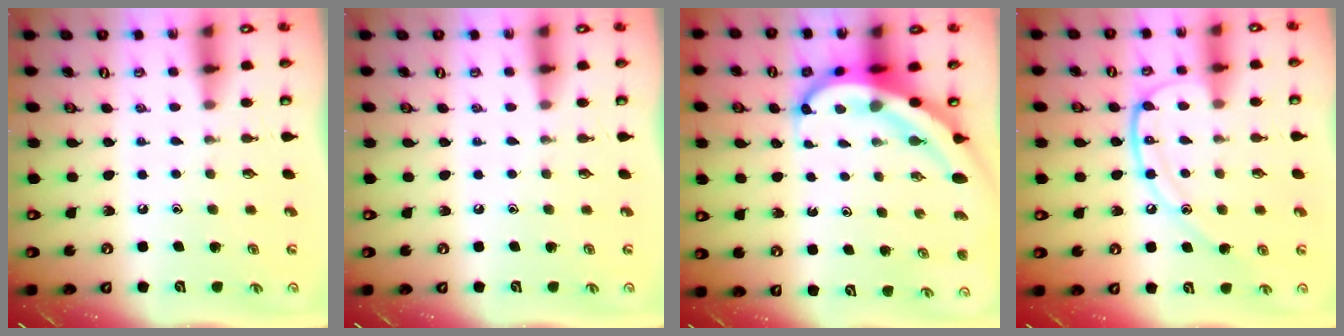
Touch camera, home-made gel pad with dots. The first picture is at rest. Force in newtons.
{"total": 0.0}
{"total": 10.2, "press": 10.1, "slide": 1.4}
{"total": 14.4, "press": 14.3, "slide": 1.6}